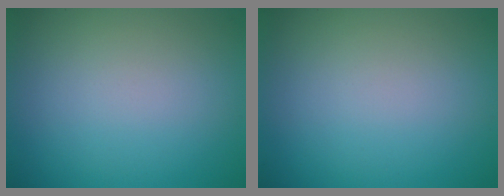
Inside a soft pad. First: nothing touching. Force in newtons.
{"total": 0.0}